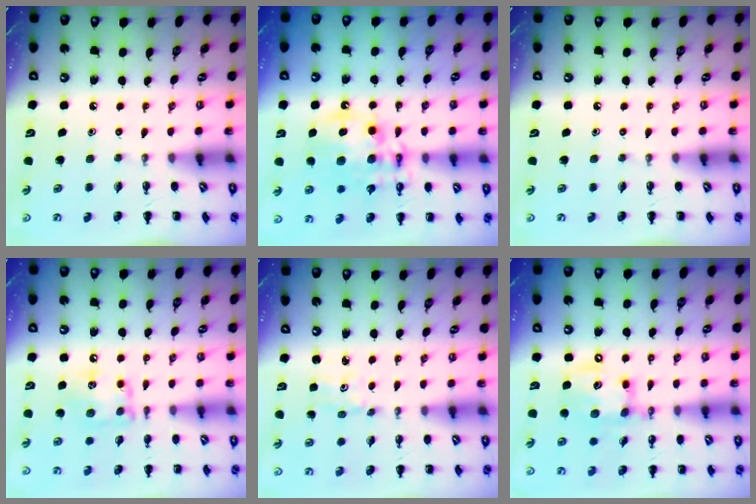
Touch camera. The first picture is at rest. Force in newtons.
{"total": 13.5, "press": 13.2, "slide": 2.8}
{"total": 0.0}
{"total": 10.8, "press": 10.8, "slide": 0.6}
{"total": 0.9, "press": 0.9, "slide": 0.3}
{"total": 12.4, "press": 12.2, "slide": 2.5}